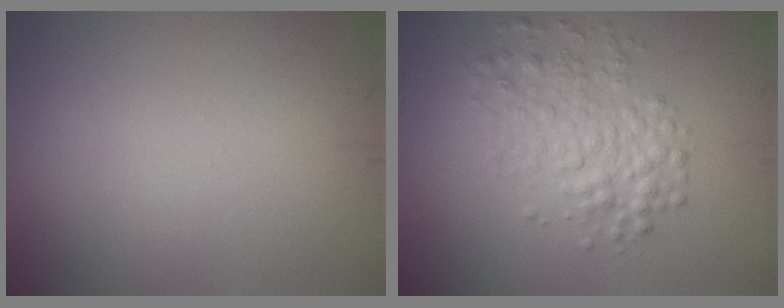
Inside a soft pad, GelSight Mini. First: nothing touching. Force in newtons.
{"total": 3.7, "press": 3.7, "slide": 0.1}